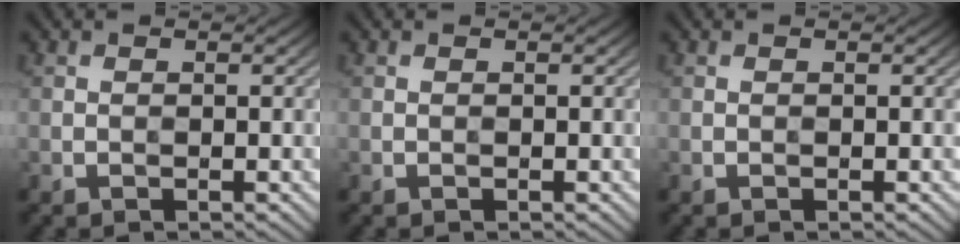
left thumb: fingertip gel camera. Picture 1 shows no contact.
{"total": 0.0}
{"total": 0.0}